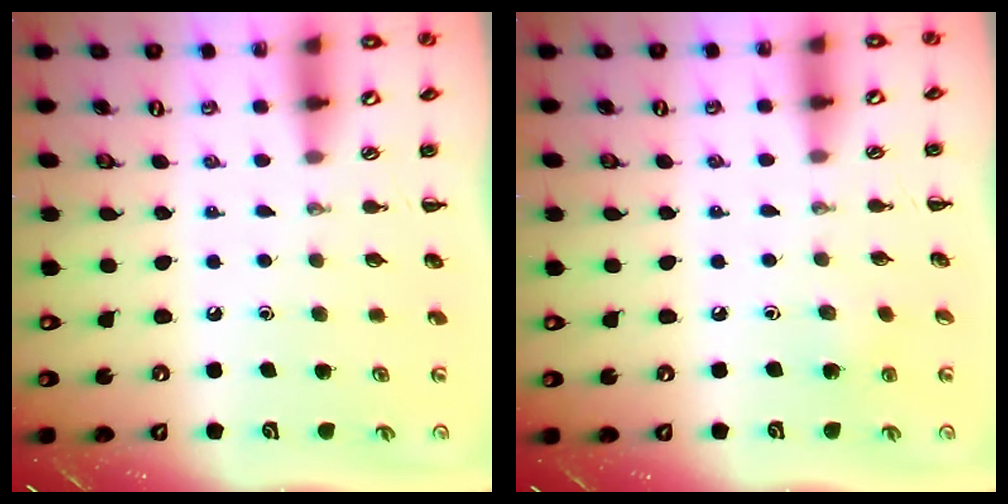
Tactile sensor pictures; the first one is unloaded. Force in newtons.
{"total": 5.2, "press": 5.0, "slide": 1.5}